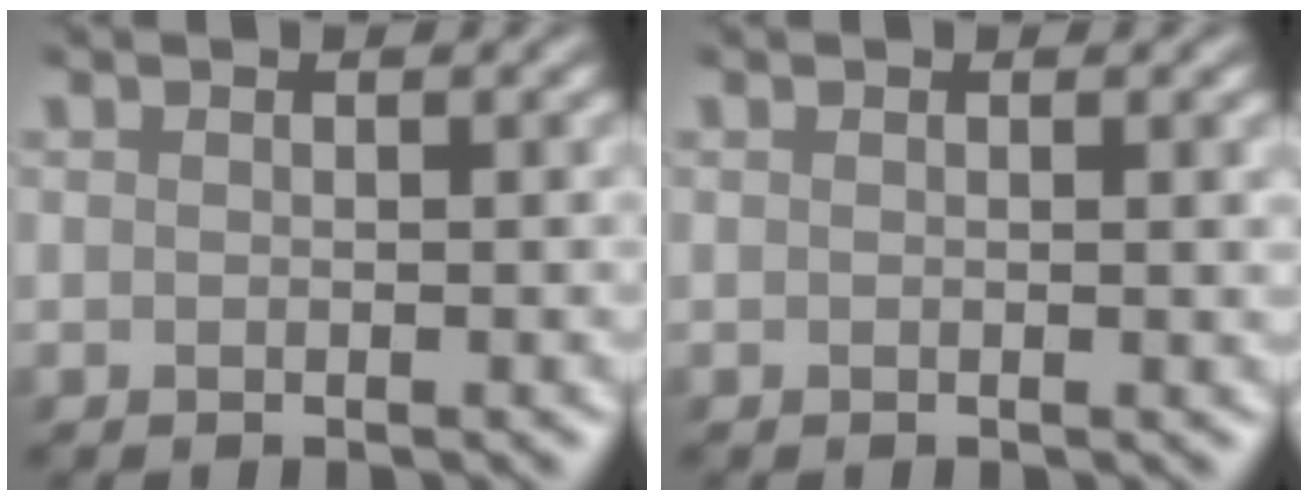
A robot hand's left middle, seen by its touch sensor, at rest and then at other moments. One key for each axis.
{"total": 0.6, "fx": 0.1, "fy": 0.1, "fz": 0.6, "tx": -0.008, "ty": -0.003, "tz": 0.000}